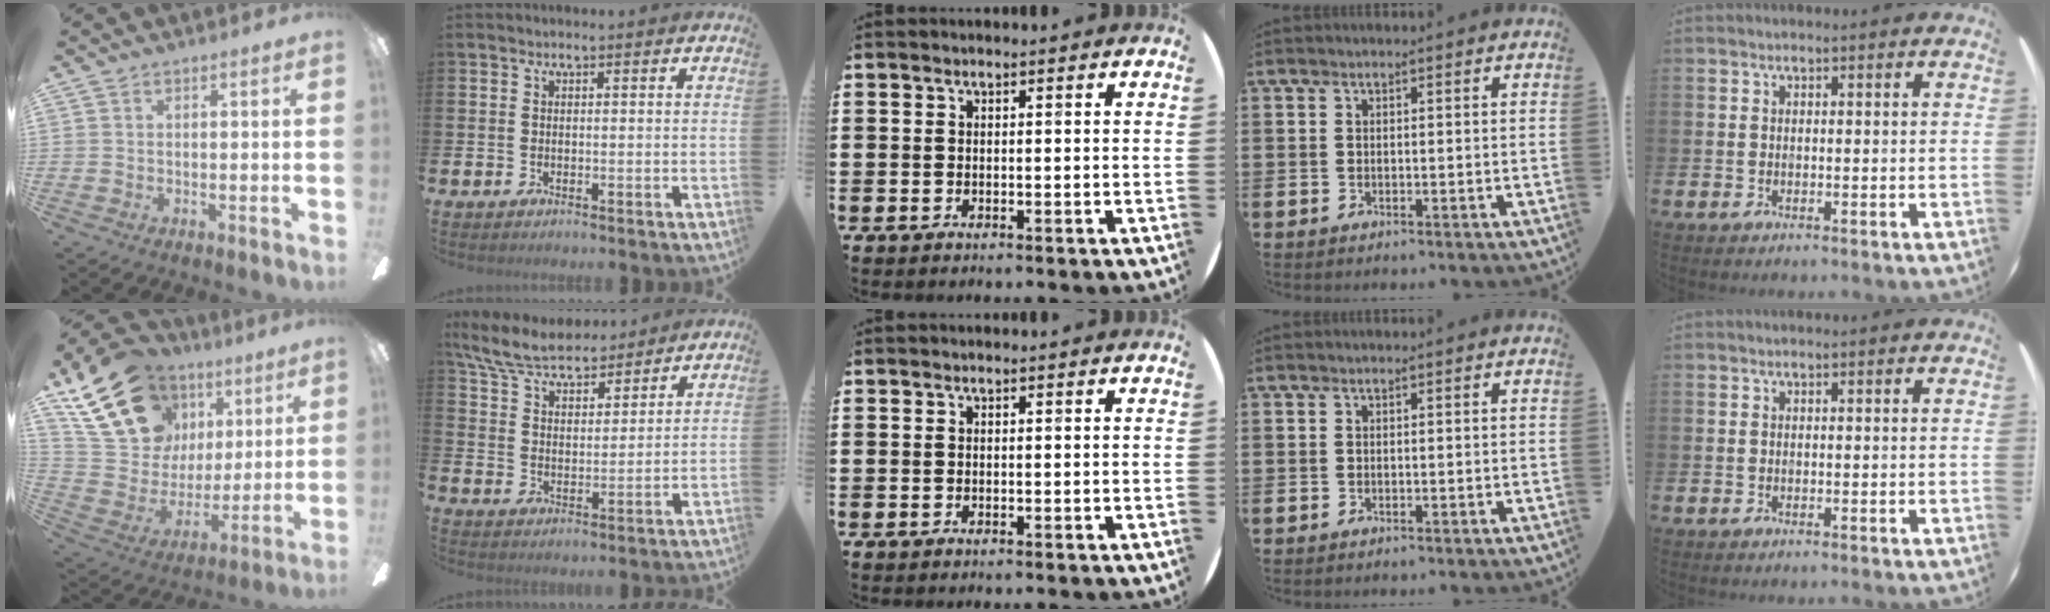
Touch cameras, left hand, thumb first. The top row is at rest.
{"thumb": {"total": 23.7, "force": [12.9, 16.2, 11.6], "torque": [-0.214, -0.048, 0.249]}, "index": {"total": 7.6, "force": [7.1, 1.7, 2.0], "torque": [-0.072, -0.035, 0.130]}}